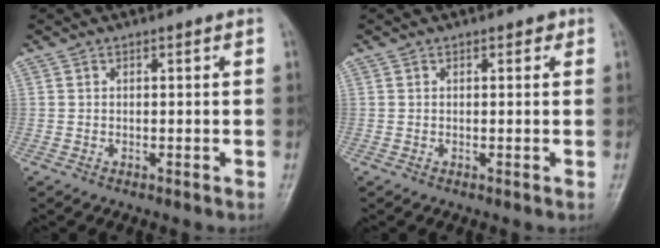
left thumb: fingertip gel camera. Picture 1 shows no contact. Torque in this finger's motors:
{"motor_torque": [0.23, 0.09, 0.12, -0.29, 0.00]}